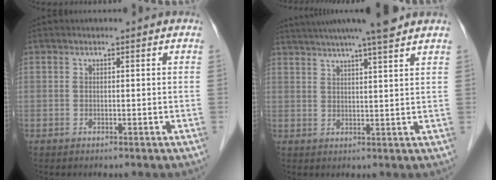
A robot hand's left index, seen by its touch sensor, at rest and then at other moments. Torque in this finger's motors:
{"motor_torque": [0.19, -0.76, 0.88, 0.21]}